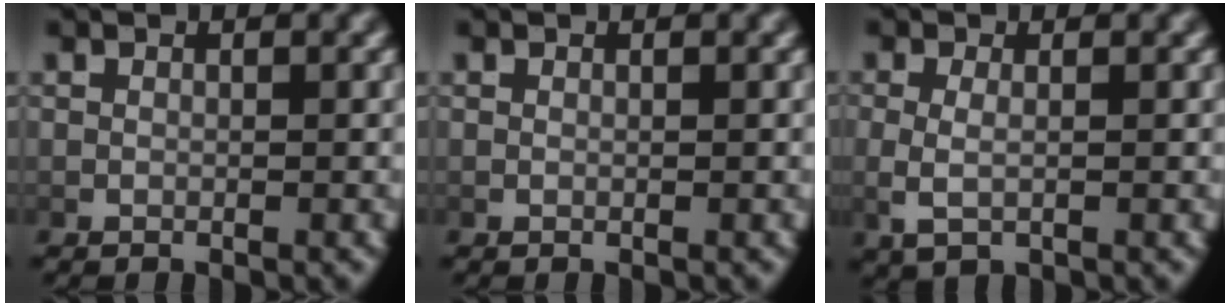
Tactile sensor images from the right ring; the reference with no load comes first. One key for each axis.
{"total": 0.0}
{"total": 2.7, "fx": 0.0, "fy": 1.5, "fz": 2.3, "tx": -0.064, "ty": -0.013, "tz": 0.011}